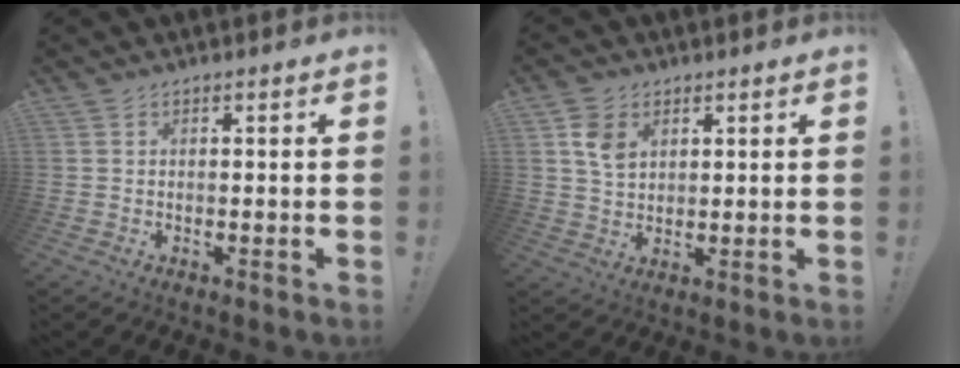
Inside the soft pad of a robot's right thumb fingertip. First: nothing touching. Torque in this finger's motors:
{"motor_torque": [-0.16, -0.09, -0.10, 0.28, 0.05]}